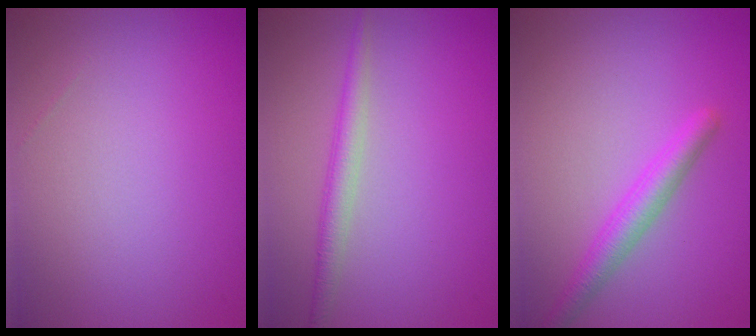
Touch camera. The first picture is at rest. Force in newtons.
{"total": 2.2, "press": 2.2, "slide": 0.0}
{"total": 2.9, "press": 2.9, "slide": 0.2}